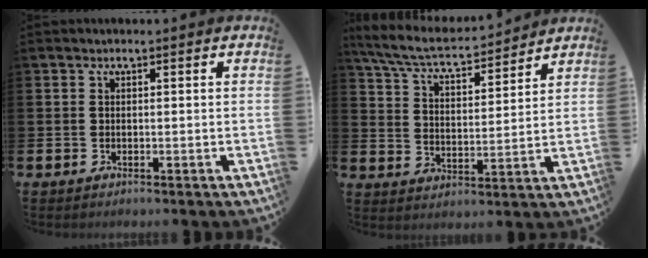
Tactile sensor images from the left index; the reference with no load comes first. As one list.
[{"total": 6.8, "force": [6.3, 1.0, 2.4], "torque": [-0.078, -0.040, 0.108]}]